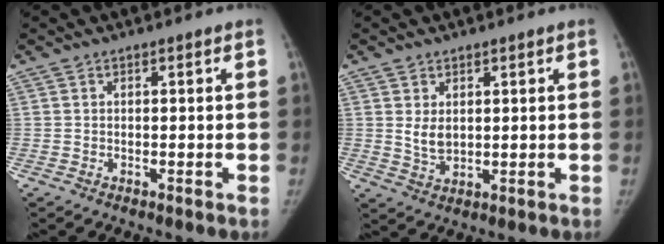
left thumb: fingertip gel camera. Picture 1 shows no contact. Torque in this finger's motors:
{"motor_torque": [0.01, 0.00, 0.49, -0.51, 0.00]}